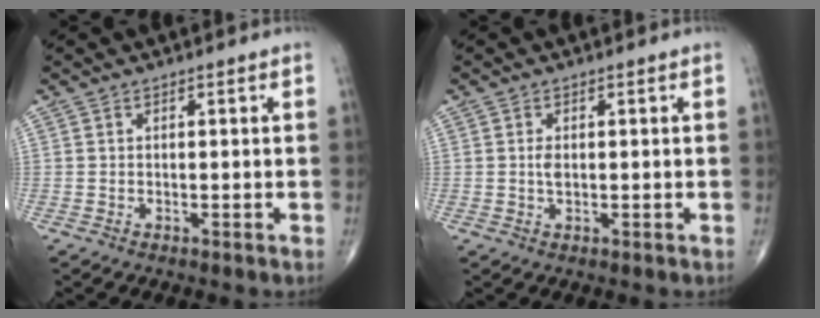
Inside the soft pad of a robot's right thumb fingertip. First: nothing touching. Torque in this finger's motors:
{"motor_torque": [-0.12, 0.70, 0.06, -0.20, 0.03]}